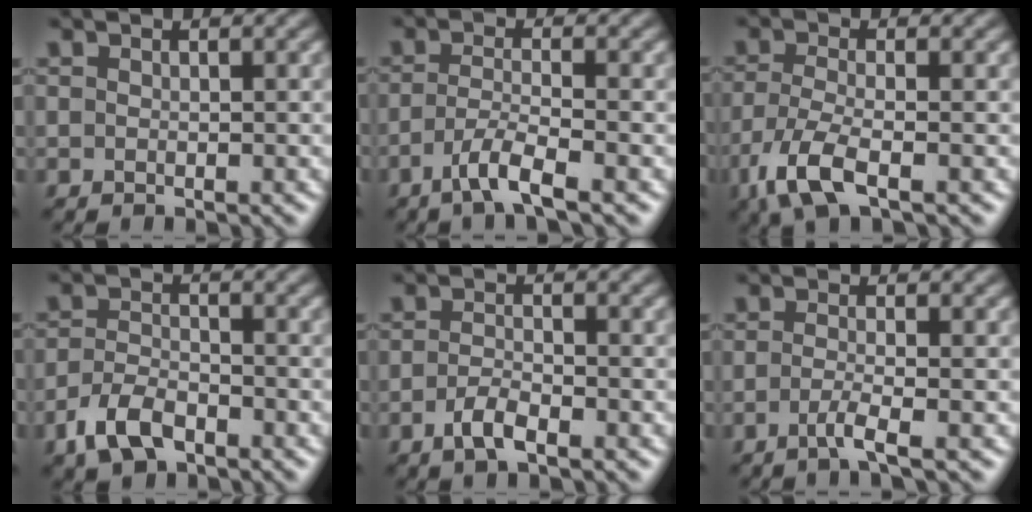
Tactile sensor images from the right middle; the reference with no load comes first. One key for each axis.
{"total": 3.4, "fx": -2.0, "fy": 0.5, "fz": 2.8, "tx": -0.052, "ty": 0.001, "tz": -0.048}
{"total": 4.9, "fx": -2.7, "fy": 1.6, "fz": 3.8, "tx": -0.095, "ty": -0.014, "tz": -0.063}
{"total": 3.7, "fx": -2.4, "fy": 1.8, "fz": 2.2, "tx": -0.044, "ty": 0.001, "tz": -0.053}
{"total": 2.3, "fx": -1.3, "fy": 0.8, "fz": 1.7, "tx": -0.039, "ty": 0.000, "tz": -0.029}
{"total": 2.2, "fx": -1.0, "fy": 0.4, "fz": 2.0, "tx": -0.031, "ty": -0.002, "tz": -0.030}